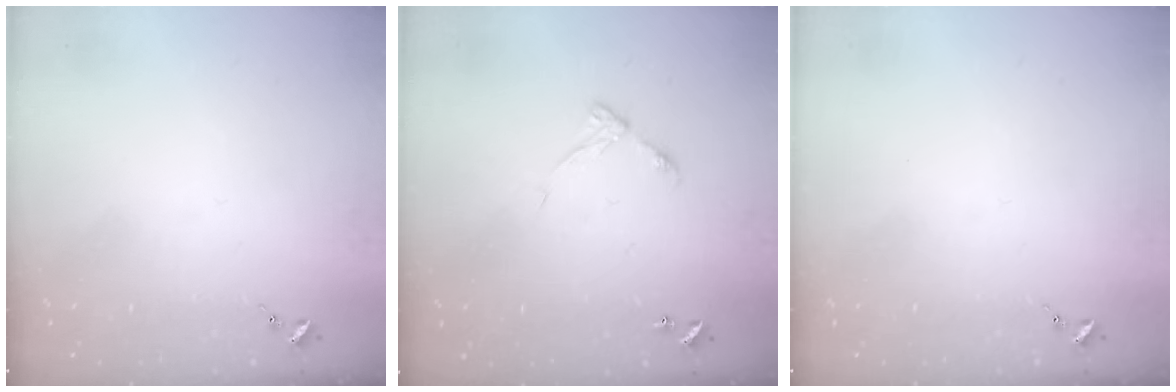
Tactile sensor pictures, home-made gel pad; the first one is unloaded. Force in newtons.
{"total": 6.5, "press": 6.5, "slide": 0.5}
{"total": 0.0}